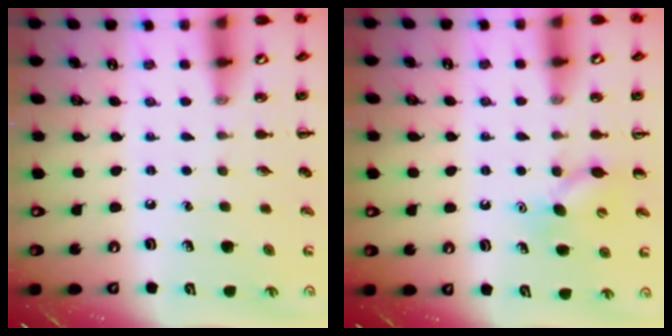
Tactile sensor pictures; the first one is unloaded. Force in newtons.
{"total": 6.3, "press": 6.1, "slide": 1.6}